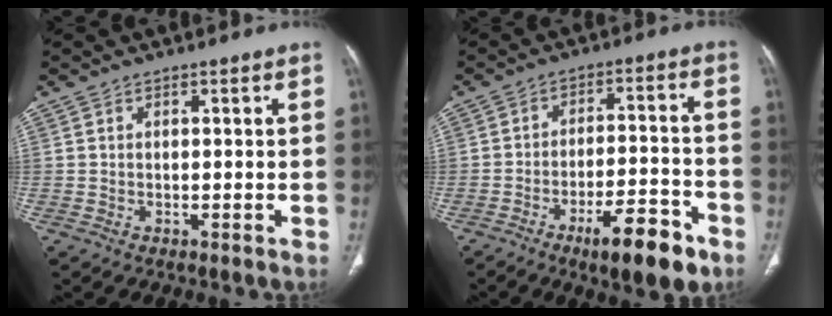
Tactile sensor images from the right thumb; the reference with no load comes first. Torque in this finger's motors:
{"motor_torque": [1.85, 1.93, 0.92, -1.02, 0.24]}